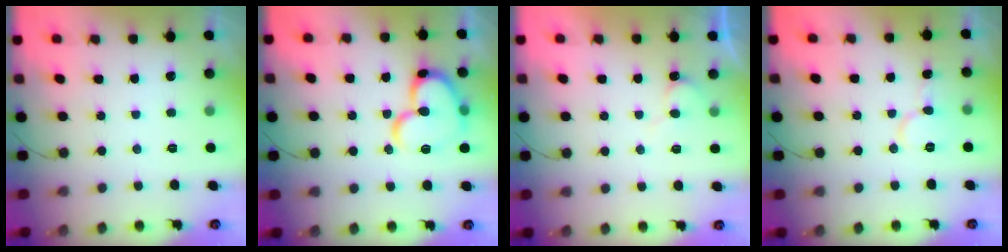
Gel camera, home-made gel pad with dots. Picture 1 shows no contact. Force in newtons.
{"total": 17.5, "press": 17.4, "slide": 2.1}
{"total": 6.9, "press": 6.9, "slide": 0.5}
{"total": 6.3, "press": 6.3, "slide": 0.6}